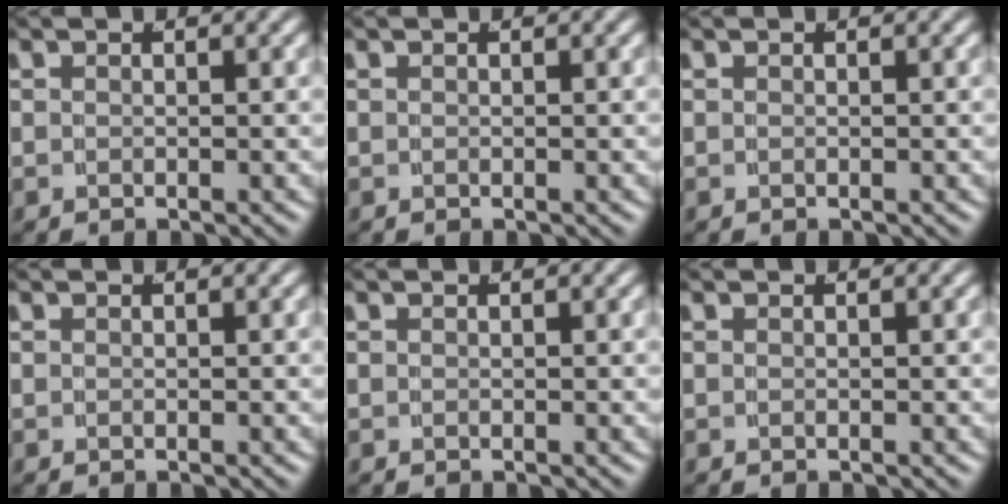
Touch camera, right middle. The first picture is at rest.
{"total": 0.0}
{"total": 0.0}
{"total": 0.0}
{"total": 0.0}
{"total": 0.0}